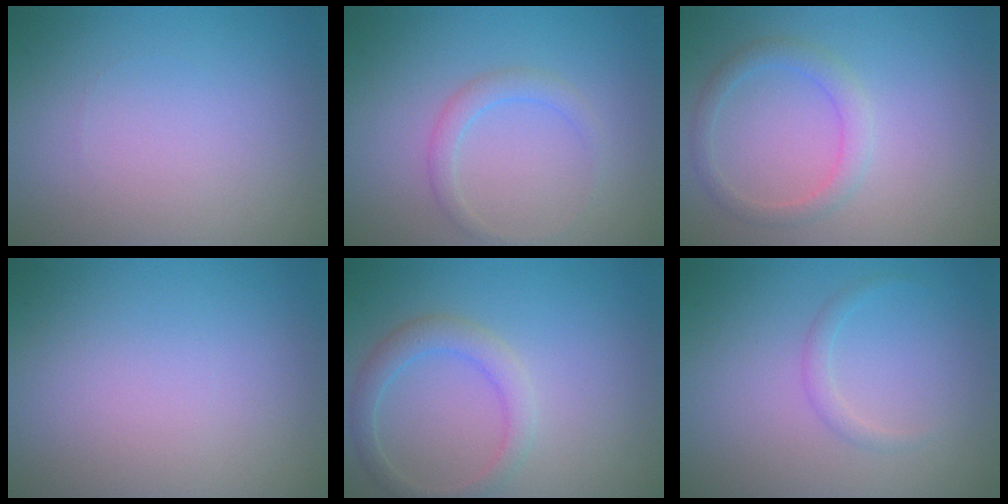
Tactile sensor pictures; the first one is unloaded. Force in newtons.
{"total": 1.6, "press": 1.6, "slide": 0.0}
{"total": 2.1, "press": 2.1, "slide": 0.2}
{"total": 0.0}
{"total": 2.5, "press": 2.5, "slide": 0.0}
{"total": 1.0, "press": 1.0, "slide": 0.1}